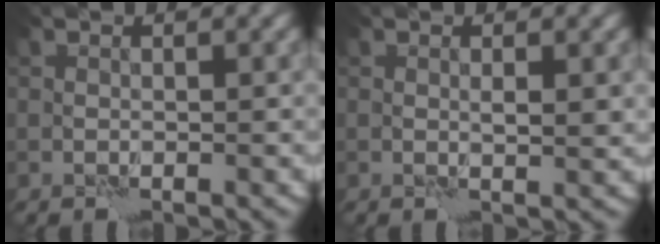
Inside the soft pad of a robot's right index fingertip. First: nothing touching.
{"total": 1.3, "force": [0.5, 0.1, 1.3], "torque": [-0.018, -0.005, 0.009]}